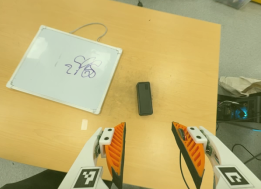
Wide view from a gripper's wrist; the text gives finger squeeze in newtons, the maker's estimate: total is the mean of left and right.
{"total": 0.0}